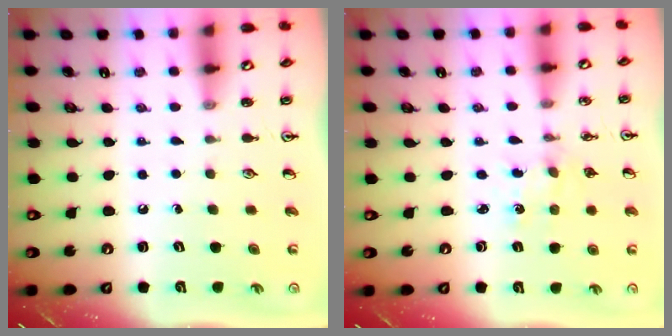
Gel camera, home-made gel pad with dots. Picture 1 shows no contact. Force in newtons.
{"total": 0.5, "press": 0.5, "slide": 0.1}